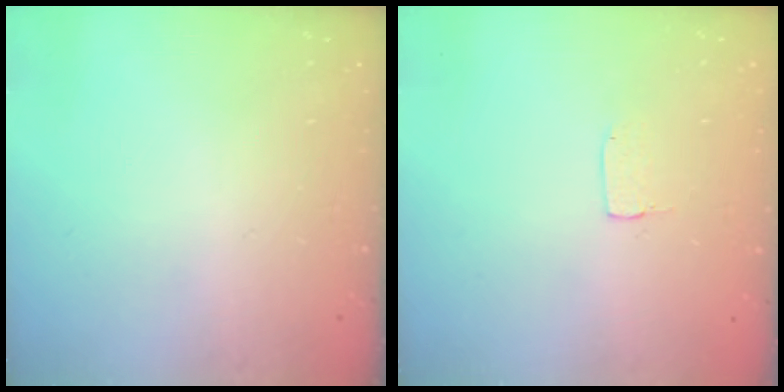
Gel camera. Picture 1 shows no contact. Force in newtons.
{"total": 3.4, "press": 3.4, "slide": 0.1}